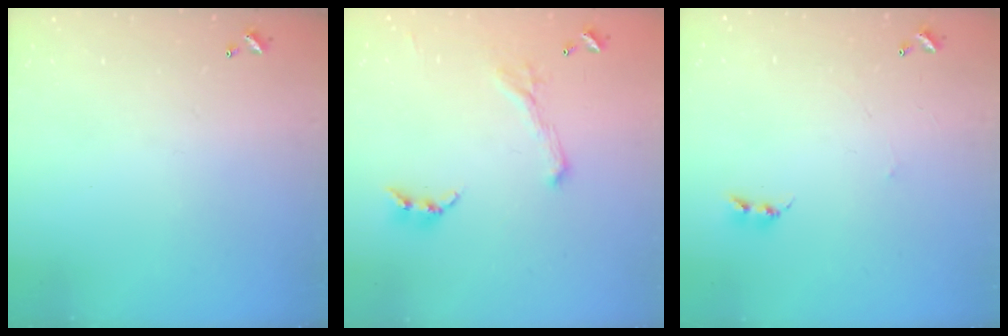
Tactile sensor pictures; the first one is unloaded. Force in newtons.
{"total": 1.1, "press": 0.6, "slide": 0.9}
{"total": 2.4, "press": 2.4, "slide": 0.4}